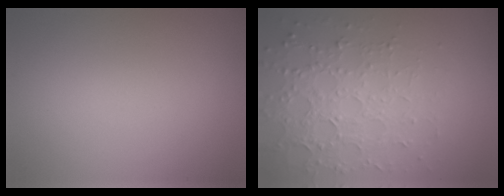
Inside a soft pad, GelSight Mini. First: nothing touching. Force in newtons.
{"total": 4.3, "press": 4.2, "slide": 1.1}